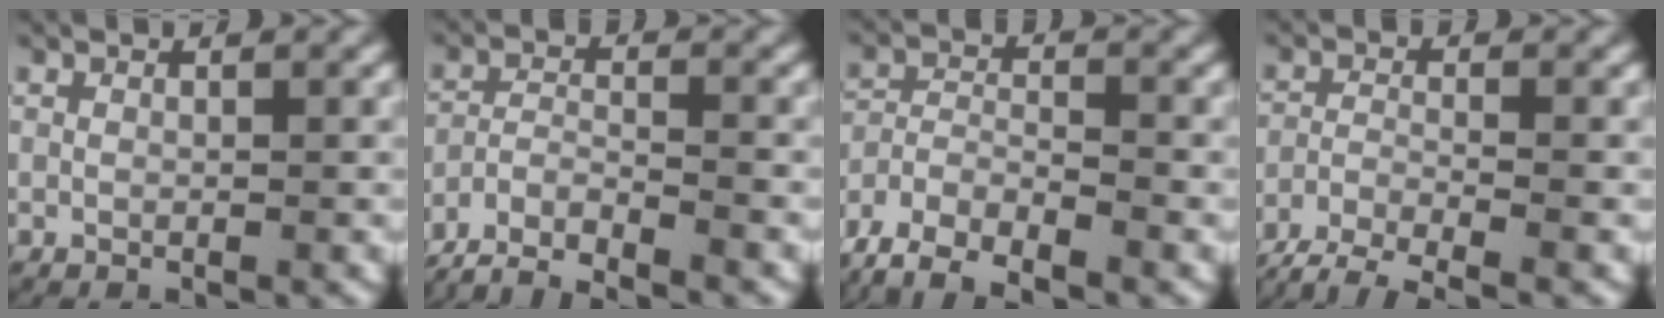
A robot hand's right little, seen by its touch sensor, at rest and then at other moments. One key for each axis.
{"total": 9.5, "fx": -8.5, "fy": 3.7, "fz": 2.3, "tx": -0.040, "ty": -0.023, "tz": -0.138}
{"total": 7.8, "fx": -5.3, "fy": 4.9, "fz": 2.9, "tx": -0.067, "ty": -0.022, "tz": -0.087}
{"total": 4.5, "fx": -3.4, "fy": 1.7, "fz": 2.3, "tx": -0.043, "ty": -0.009, "tz": -0.053}